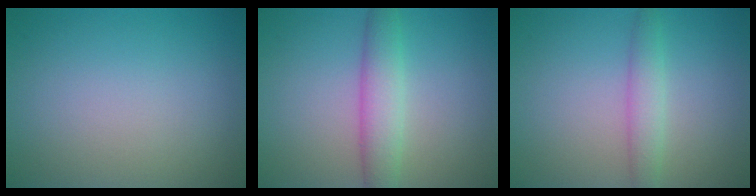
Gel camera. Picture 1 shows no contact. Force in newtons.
{"total": 3.6, "press": 3.6, "slide": 0.1}
{"total": 2.3, "press": 2.3, "slide": 0.2}